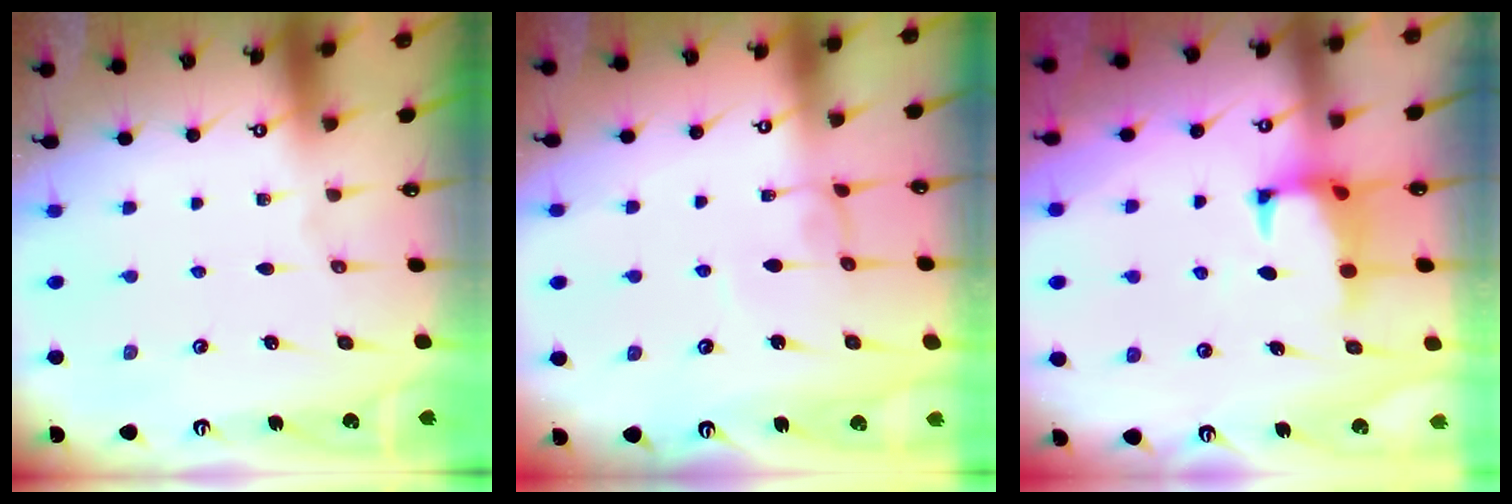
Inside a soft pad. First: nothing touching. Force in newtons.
{"total": 1.0, "press": 0.9, "slide": 0.4}
{"total": 1.1, "press": 0.6, "slide": 0.9}